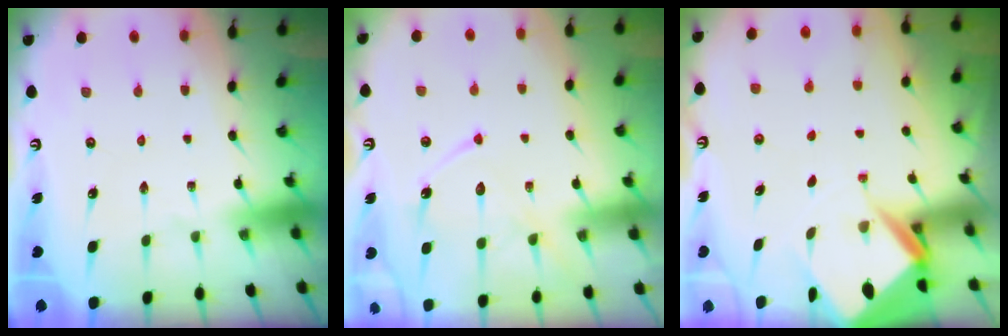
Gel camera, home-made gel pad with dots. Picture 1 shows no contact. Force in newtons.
{"total": 13.1, "press": 13.1, "slide": 1.1}
{"total": 5.4, "press": 5.4, "slide": 0.5}